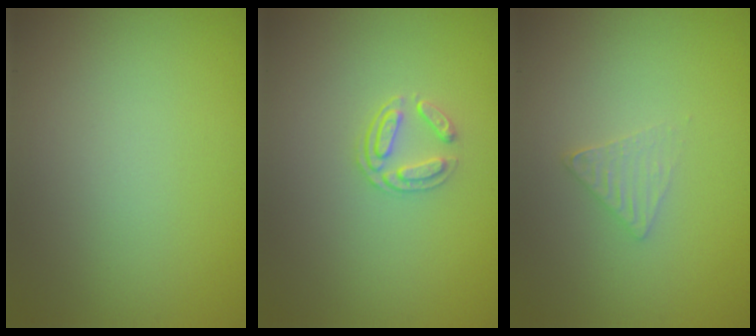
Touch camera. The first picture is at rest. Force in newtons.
{"total": 1.7, "press": 1.3, "slide": 1.1}
{"total": 1.4, "press": 1.3, "slide": 0.2}